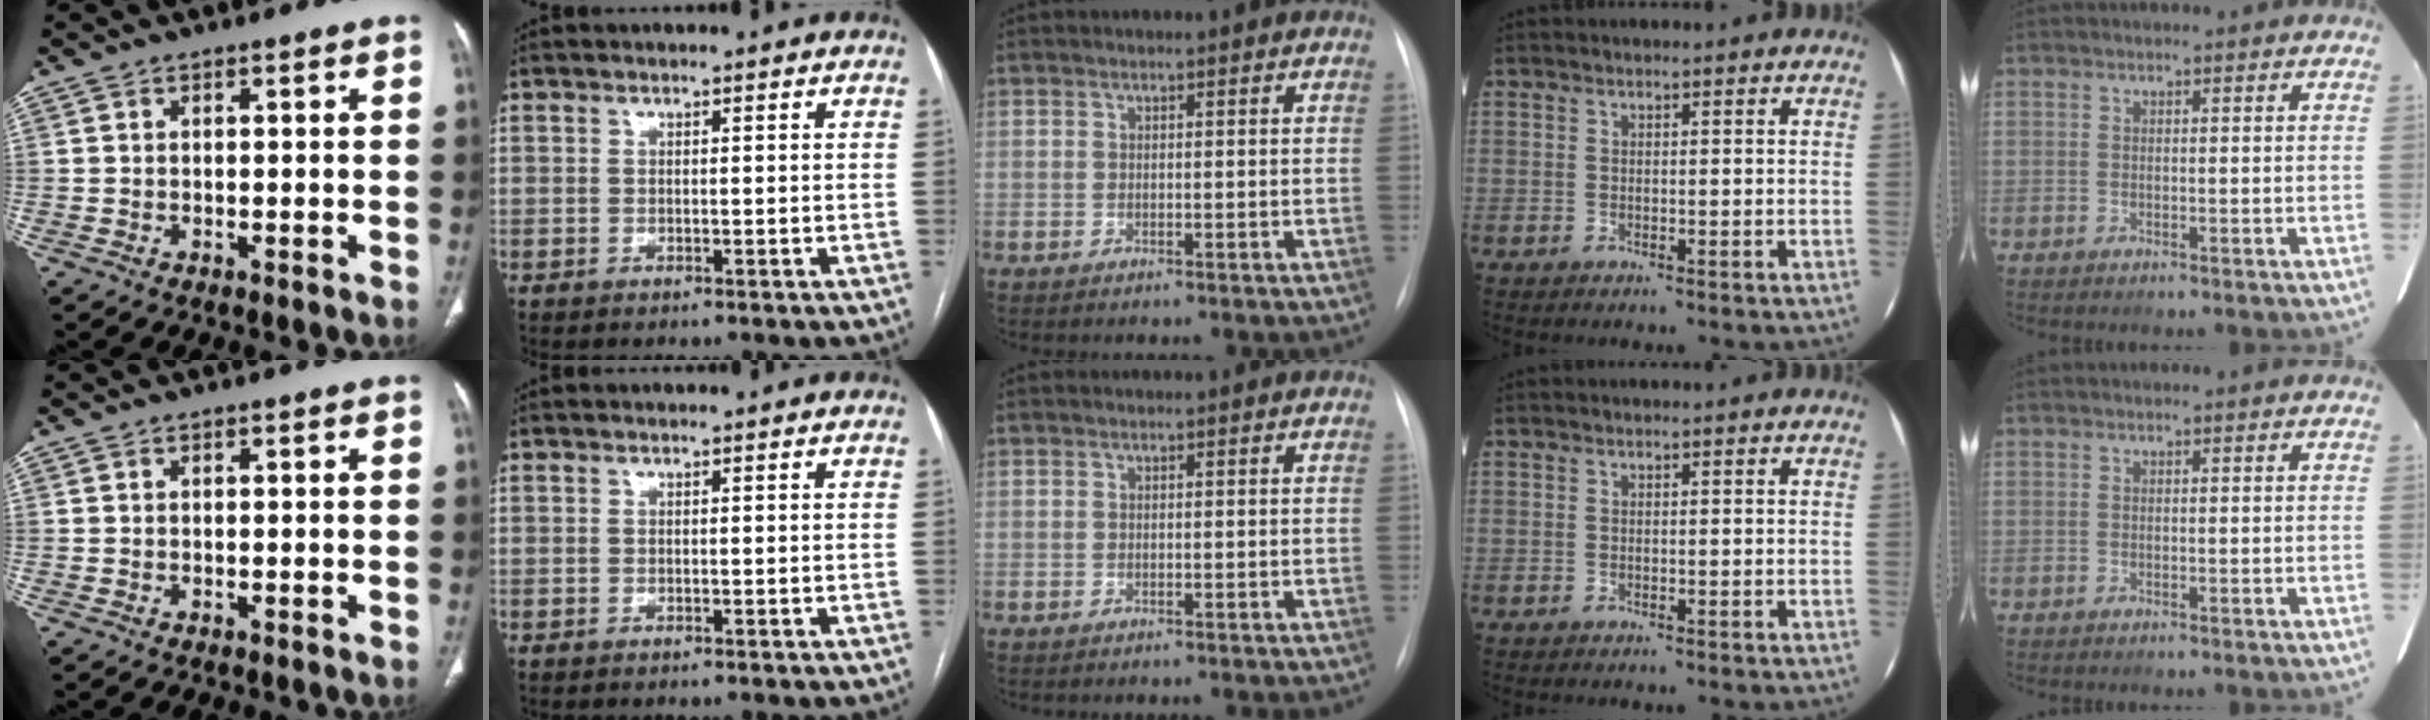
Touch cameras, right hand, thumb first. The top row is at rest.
{}